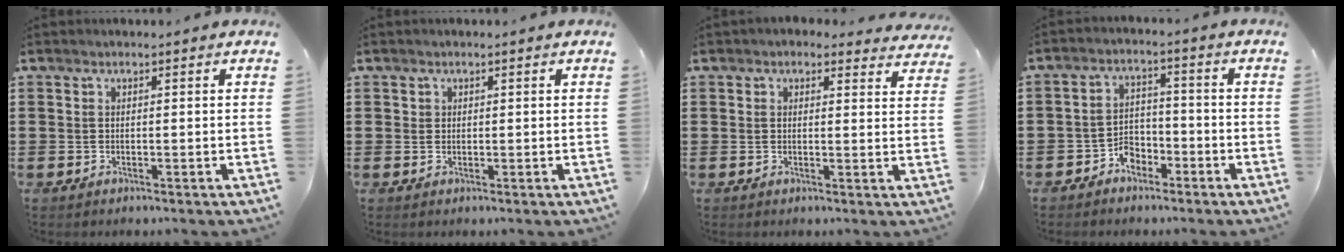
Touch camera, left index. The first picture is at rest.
{"total": 0.8, "force": [0.4, 0.7, 0.1], "torque": [-0.003, 0.004, 0.009]}
{"total": 2.2, "force": [2.0, 0.7, 0.4], "torque": [-0.008, -0.004, 0.035]}
{"total": 3.7, "force": [-3.0, 2.0, 1.0], "torque": [-0.023, 0.011, -0.061]}